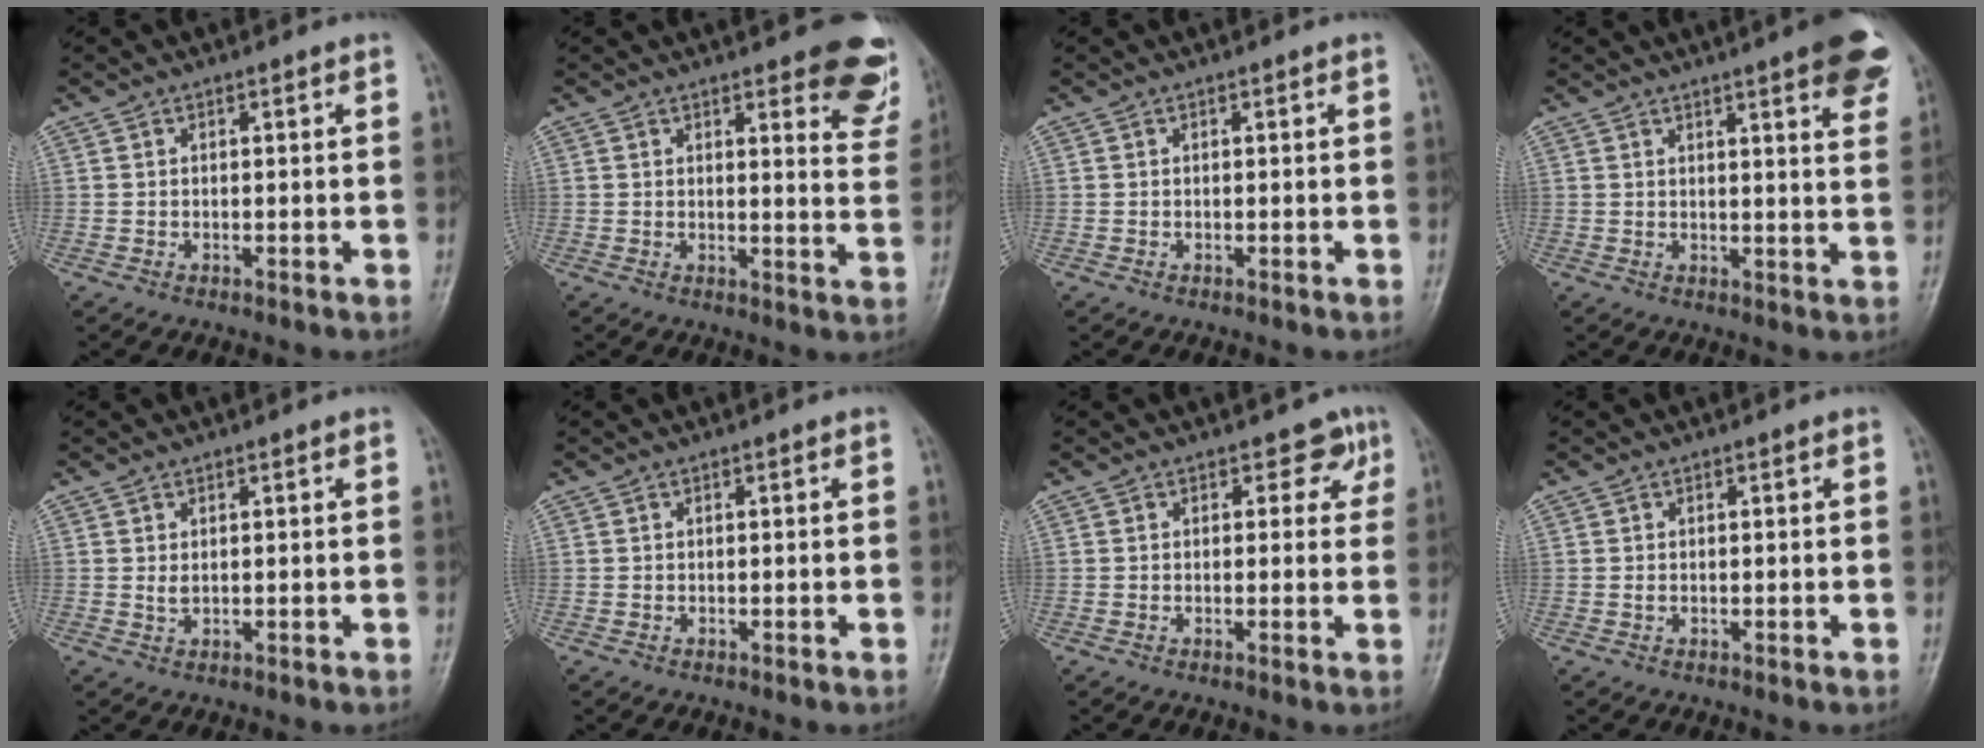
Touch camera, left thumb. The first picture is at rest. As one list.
[{"total": 11.0, "force": [7.5, 3.6, 7.2], "torque": [-0.042, -0.043, 0.075]}, {"total": 0.0}, {"total": 11.4, "force": [7.0, 2.1, 8.8], "torque": [-0.087, -0.023, 0.077]}, {"total": 1.5, "force": [0.7, 0.7, 1.2], "torque": [-0.020, -0.003, 0.016]}, {"total": 0.0}, {"total": 3.1, "force": [1.6, 2.2, 1.3], "torque": [0.017, -0.004, 0.014]}, {"total": 0.5, "force": [0.2, 0.3, 0.4], "torque": [-0.005, 0.002, 0.003]}]